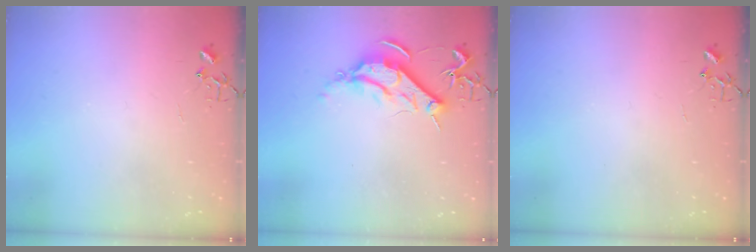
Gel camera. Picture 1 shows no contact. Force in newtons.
{"total": 9.5, "press": 9.4, "slide": 1.0}
{"total": 0.0}